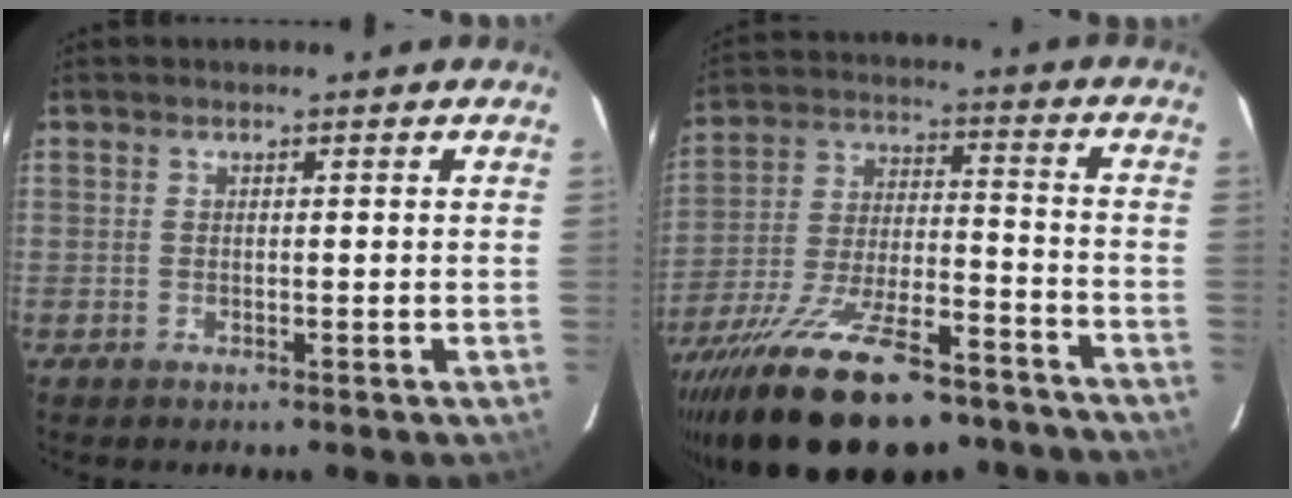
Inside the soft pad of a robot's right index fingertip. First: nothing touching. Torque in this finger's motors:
{"motor_torque": [1.50, -0.64, 1.05, 0.21]}